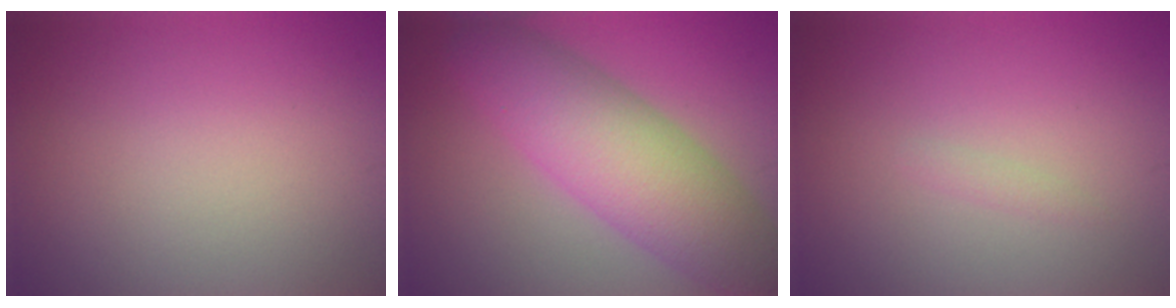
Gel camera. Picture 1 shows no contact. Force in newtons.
{"total": 8.7, "press": 8.7, "slide": 0.2}
{"total": 0.6, "press": 0.6, "slide": 0.0}